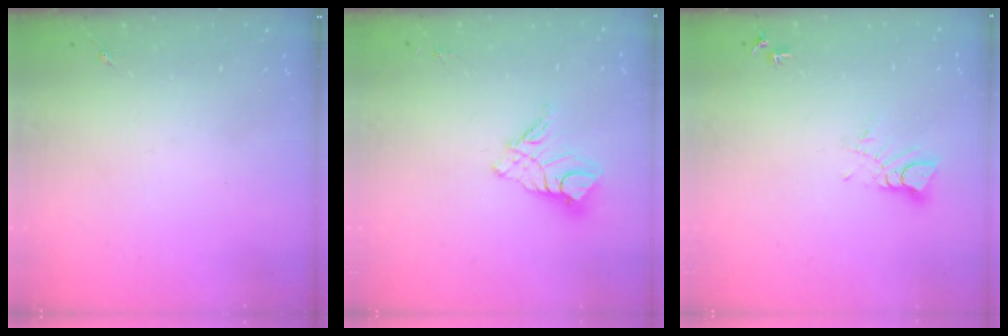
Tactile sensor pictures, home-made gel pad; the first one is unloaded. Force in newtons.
{"total": 11.3, "press": 11.3, "slide": 1.1}
{"total": 4.3, "press": 4.3, "slide": 0.4}